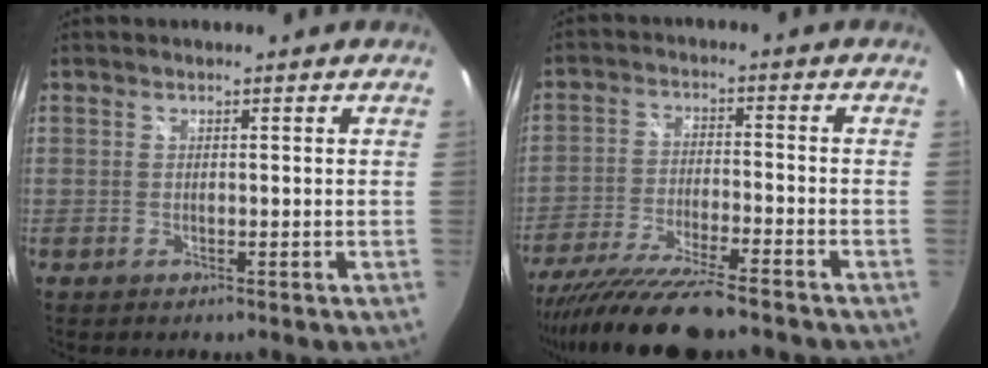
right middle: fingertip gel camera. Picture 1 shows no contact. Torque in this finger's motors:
{"motor_torque": [1.07, -1.07, 0.66, 0.14]}